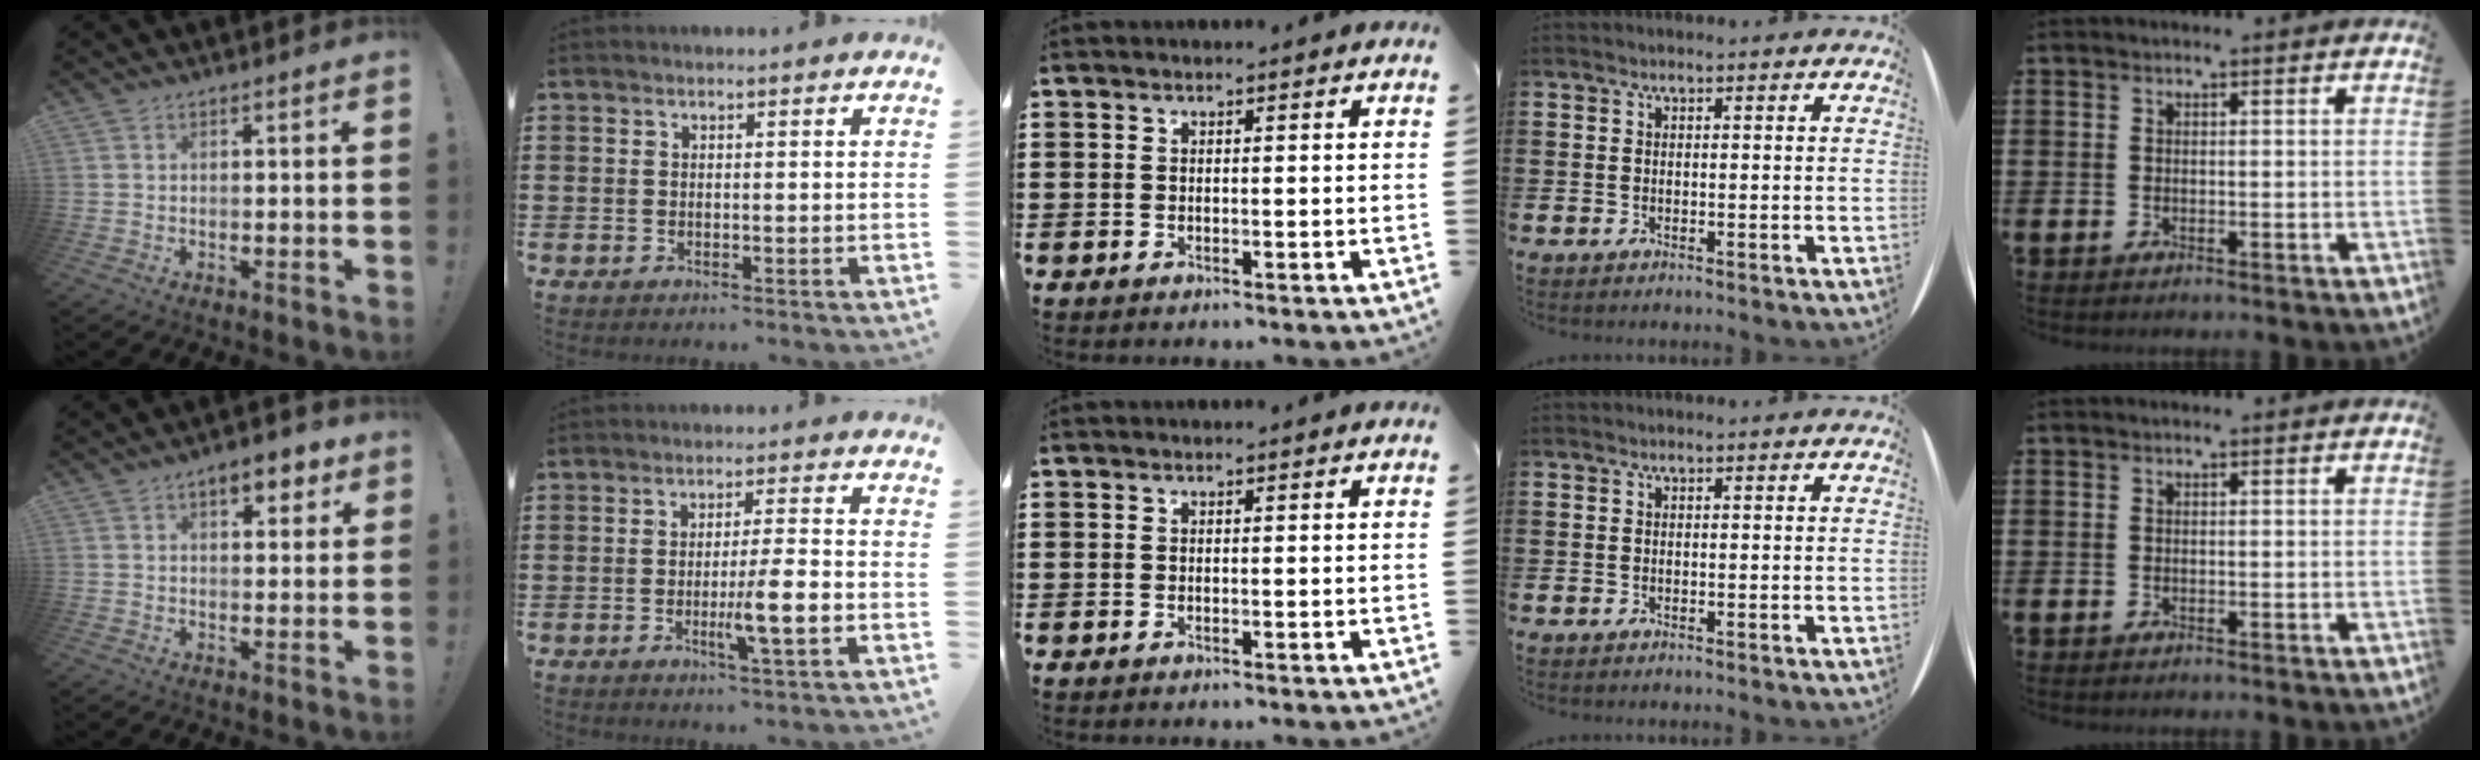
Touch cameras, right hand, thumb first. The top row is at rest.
{"thumb": {"total": 6.6, "force": [3.7, 3.3, 4.4], "torque": [-0.044, -0.012, 0.059]}, "index": {"total": 6.5, "force": [-1.8, 0.2, 6.2], "torque": [-0.108, -0.012, -0.033]}}